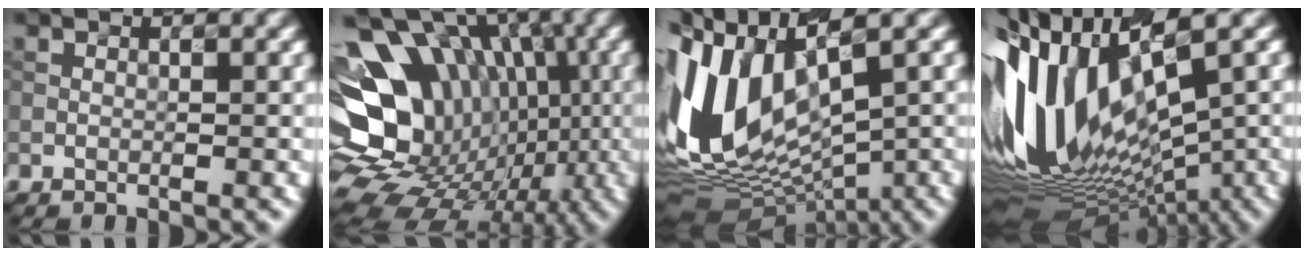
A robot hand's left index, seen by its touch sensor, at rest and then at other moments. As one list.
[{"total": 17.4, "force": [-0.5, 13.7, 10.6], "torque": [-0.162, 0.017, -0.008]}, {"total": 13.6, "force": [0.7, 7.3, 11.5], "torque": [-0.247, 0.005, 0.029]}, {"total": 14.7, "force": [0.4, 7.1, 12.9], "torque": [-0.268, 0.007, 0.017]}]